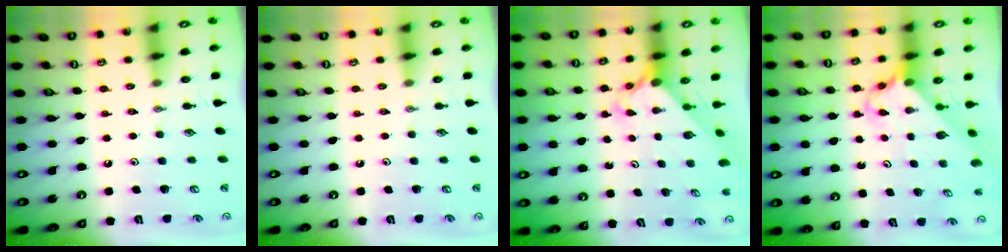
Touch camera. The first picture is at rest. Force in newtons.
{"total": 0.0}
{"total": 2.6, "press": 2.6, "slide": 0.2}
{"total": 2.5, "press": 2.5, "slide": 0.2}